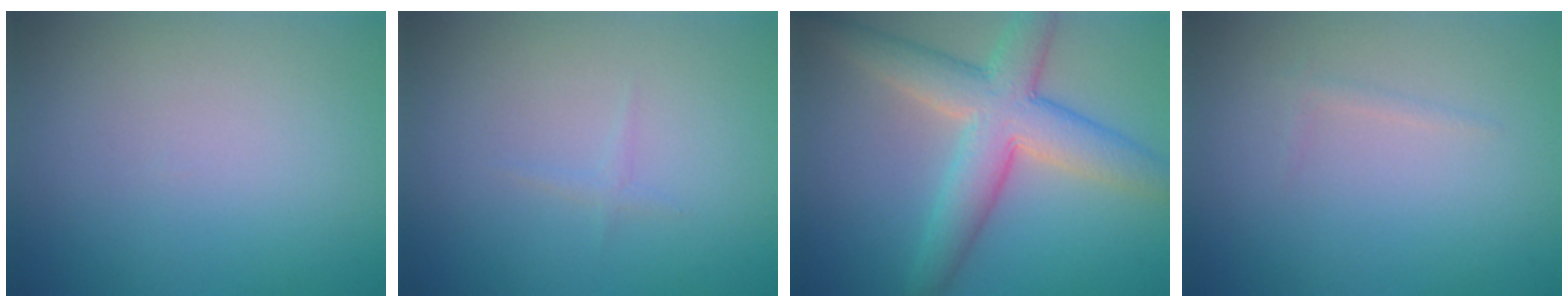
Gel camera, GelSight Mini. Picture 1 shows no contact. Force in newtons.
{"total": 1.0, "press": 0.9, "slide": 0.2}
{"total": 7.0, "press": 7.0, "slide": 0.2}
{"total": 0.6, "press": 0.6, "slide": 0.1}